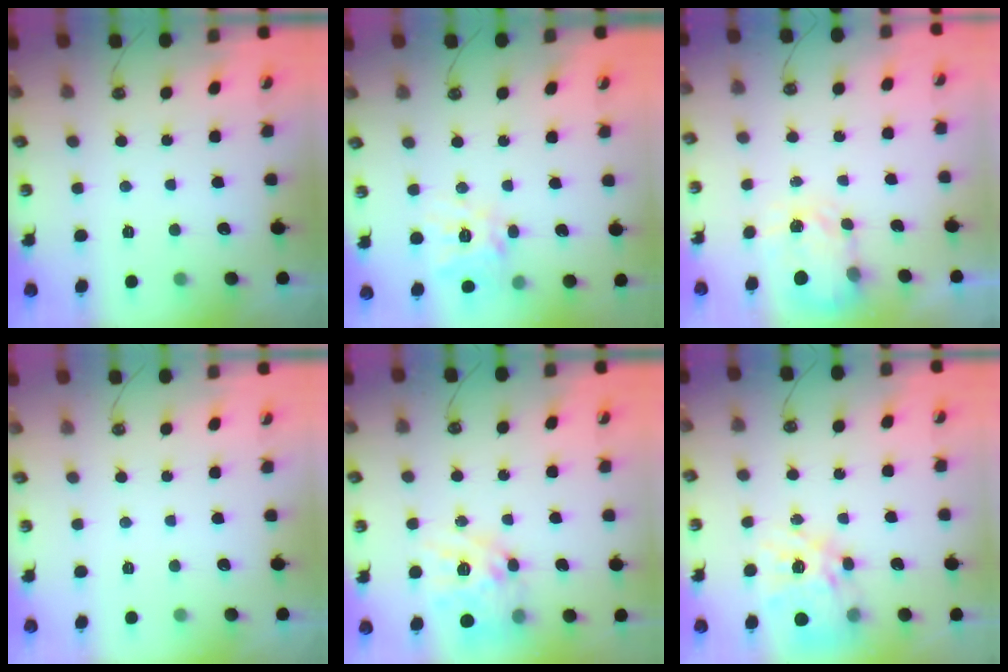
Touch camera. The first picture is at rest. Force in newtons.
{"total": 12.4, "press": 12.3, "slide": 1.6}
{"total": 4.1, "press": 4.1, "slide": 0.5}
{"total": 0.0}
{"total": 14.4, "press": 14.3, "slide": 1.2}
{"total": 18.3, "press": 18.2, "slide": 1.7}